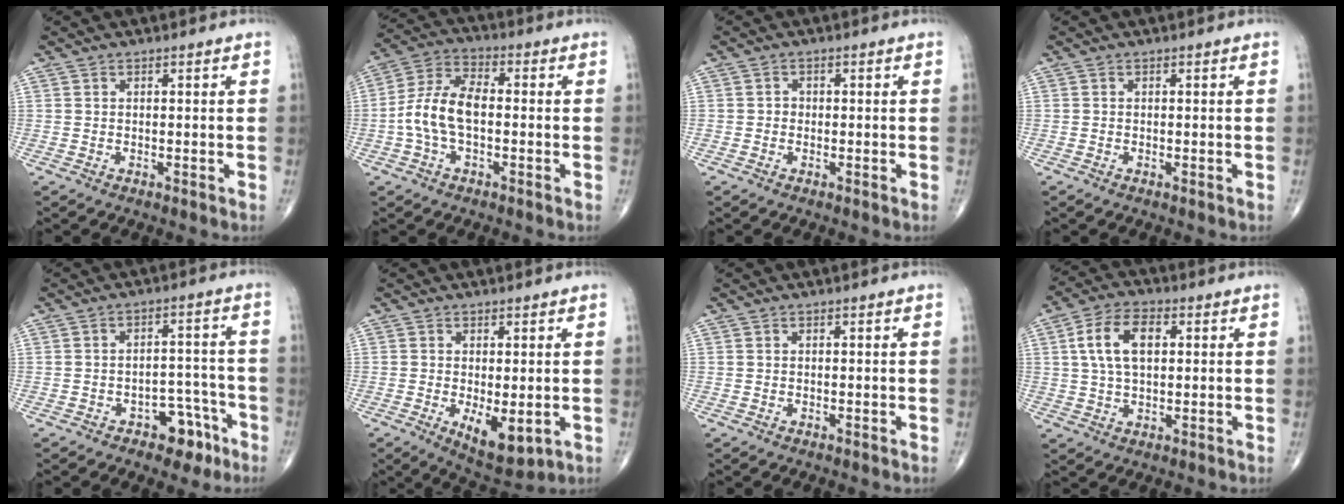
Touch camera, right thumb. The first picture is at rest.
{"total": 10.0, "force": [-1.4, 5.4, 8.3], "torque": [-0.174, 0.034, -0.033]}
{"total": 1.1, "force": [-0.3, 1.0, 0.4], "torque": [0.003, 0.005, -0.008]}
{"total": 0.0}
{"total": 7.4, "force": [-4.3, 4.4, 4.0], "torque": [-0.023, 0.044, -0.058]}
{"total": 7.7, "force": [-1.6, 3.4, 6.7], "torque": [-0.095, -0.021, -0.015]}
{"total": 0.0}
{"total": 9.5, "force": [2.1, 5.3, 7.6], "torque": [-0.135, 0.011, 0.035]}